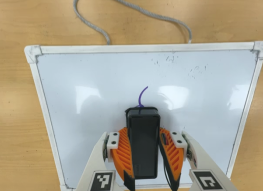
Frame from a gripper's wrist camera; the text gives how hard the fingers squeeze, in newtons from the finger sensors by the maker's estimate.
{"total": 14.5, "left": 14.4, "right": 14.6}